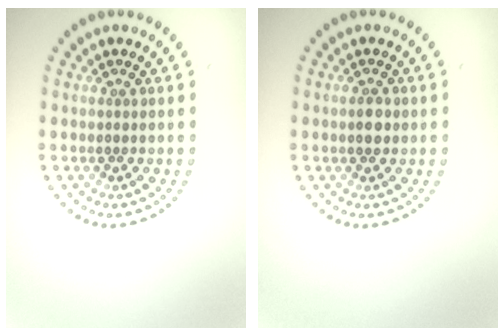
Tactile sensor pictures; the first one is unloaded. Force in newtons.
{"total": 1.3, "press": 1.3, "slide": 0.2}